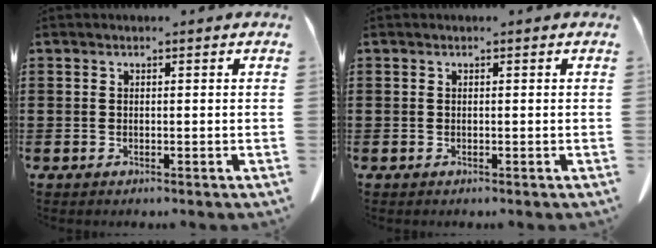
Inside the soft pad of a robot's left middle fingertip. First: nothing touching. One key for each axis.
{"total": 0.0}